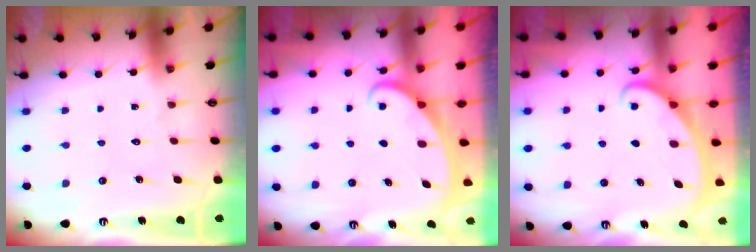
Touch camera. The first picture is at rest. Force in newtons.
{"total": 2.3, "press": 2.3, "slide": 0.4}
{"total": 2.3, "press": 2.3, "slide": 0.4}